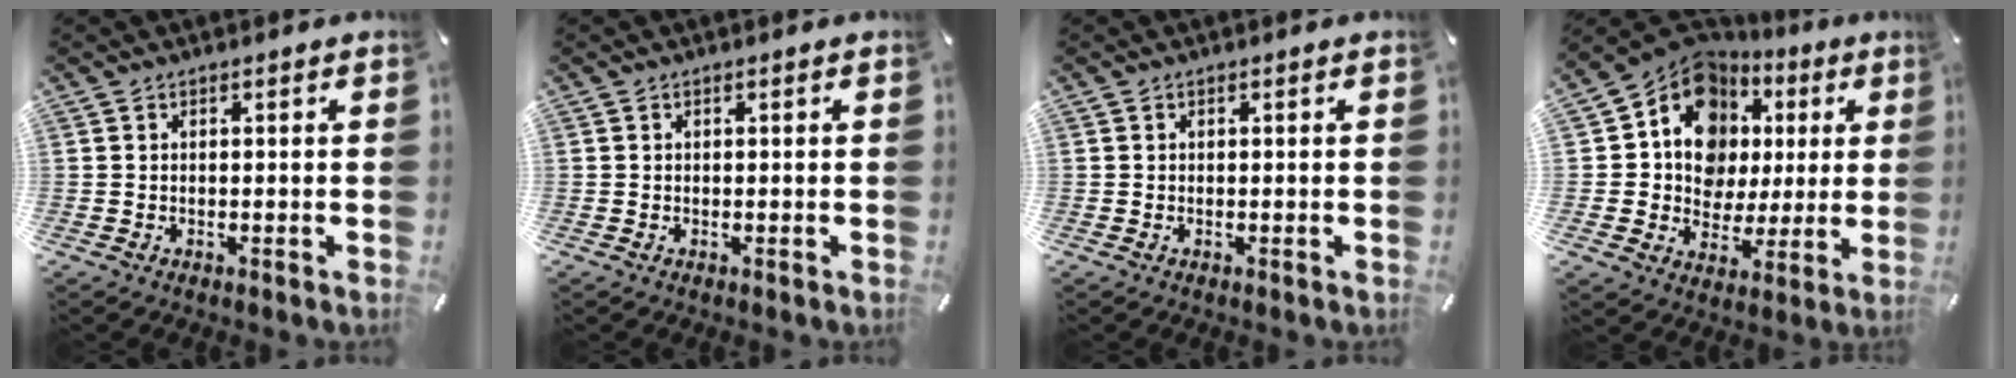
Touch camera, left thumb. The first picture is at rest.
{"total": 0.0}
{"total": 0.0}
{"total": 13.1, "force": [4.4, 11.3, 5.0], "torque": [-0.083, -0.045, 0.086]}